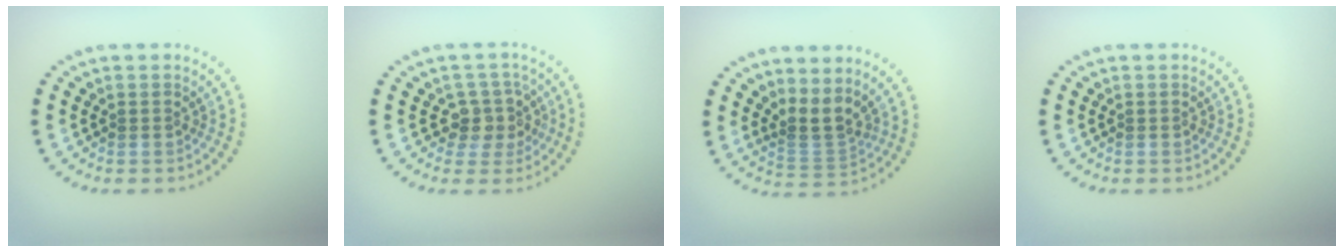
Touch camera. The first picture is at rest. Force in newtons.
{"total": 3.0, "press": 2.4, "slide": 1.7}
{"total": 2.9, "press": 2.0, "slide": 2.0}
{"total": 0.0}